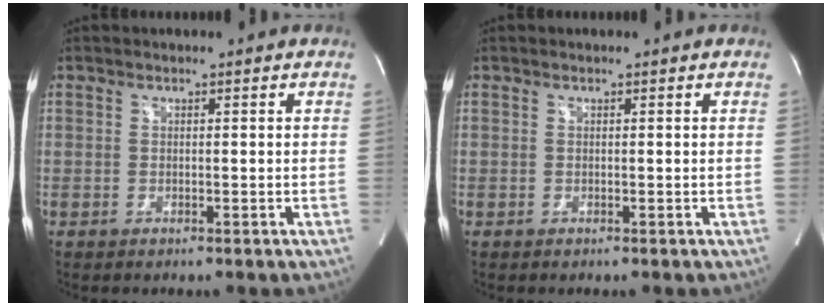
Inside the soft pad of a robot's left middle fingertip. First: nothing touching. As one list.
[{"total": 0.0}]